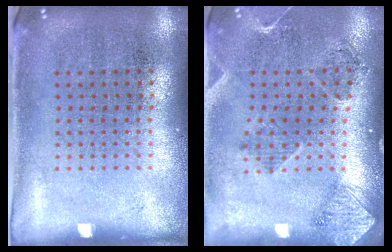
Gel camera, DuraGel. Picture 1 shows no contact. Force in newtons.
{"total": 1.7, "press": 1.6, "slide": 0.7}